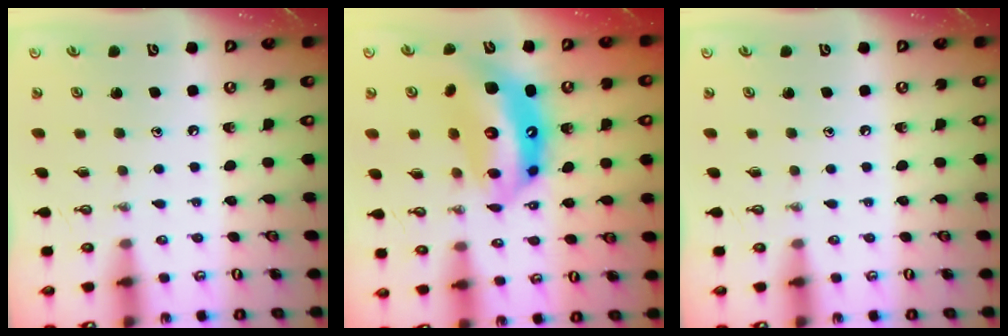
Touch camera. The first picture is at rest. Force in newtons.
{"total": 16.1, "press": 16.1, "slide": 1.4}
{"total": 0.0}